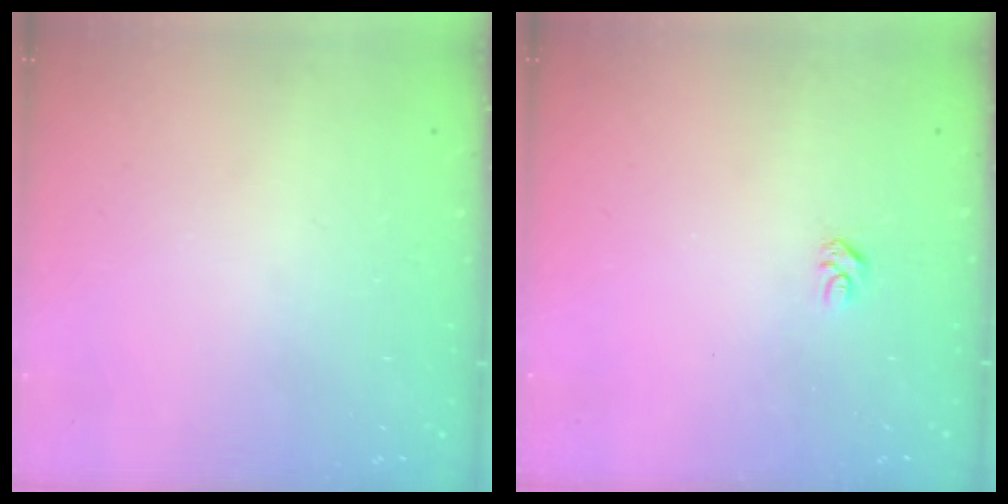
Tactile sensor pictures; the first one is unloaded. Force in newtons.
{"total": 2.8, "press": 2.8, "slide": 0.4}